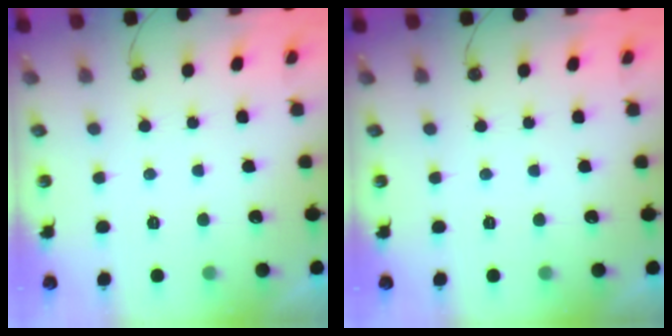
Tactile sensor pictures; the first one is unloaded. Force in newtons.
{"total": 0.0}